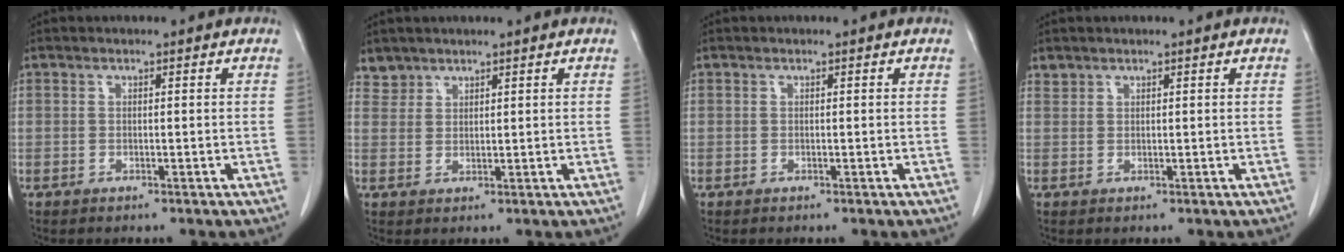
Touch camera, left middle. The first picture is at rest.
{"total": 2.3, "force": [2.0, 1.0, -0.5], "torque": [0.014, 0.007, 0.037]}
{"total": 0.0}
{"total": 0.9, "force": [0.8, 0.3, -0.1], "torque": [0.000, 0.002, 0.017]}